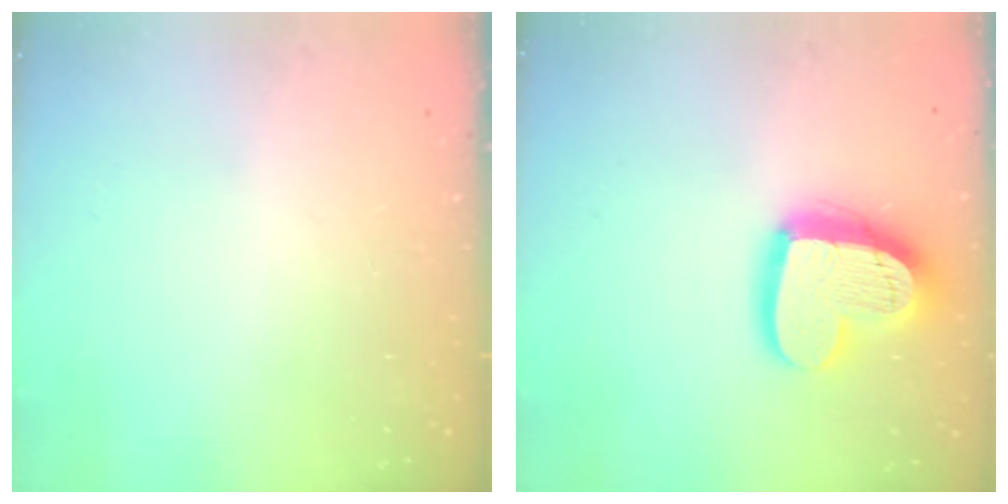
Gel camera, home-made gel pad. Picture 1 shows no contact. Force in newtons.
{"total": 17.0, "press": 17.0, "slide": 1.5}